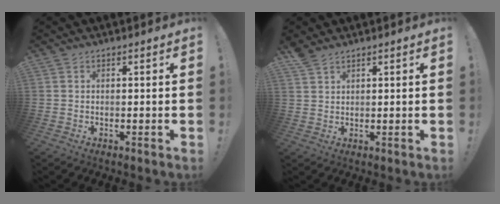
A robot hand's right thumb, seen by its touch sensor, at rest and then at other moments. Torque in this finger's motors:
{"motor_torque": [-0.85, 1.18, 0.74, 0.82, 0.20]}